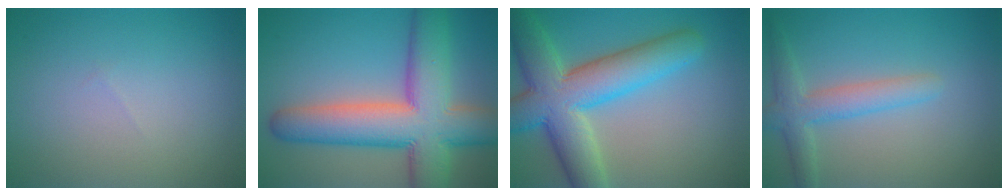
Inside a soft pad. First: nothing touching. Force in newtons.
{"total": 12.2, "press": 12.2, "slide": 0.7}
{"total": 10.1, "press": 10.0, "slide": 0.7}
{"total": 3.5, "press": 3.5, "slide": 0.2}